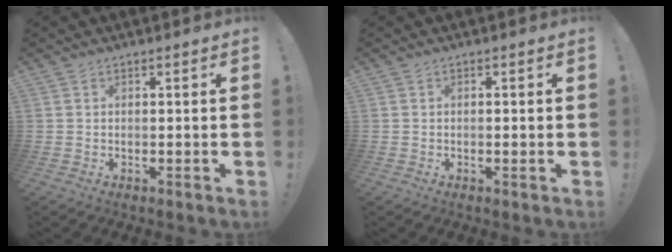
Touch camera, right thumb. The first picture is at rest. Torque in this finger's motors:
{"motor_torque": [0.06, -0.17, 0.06, 0.07, -0.11]}